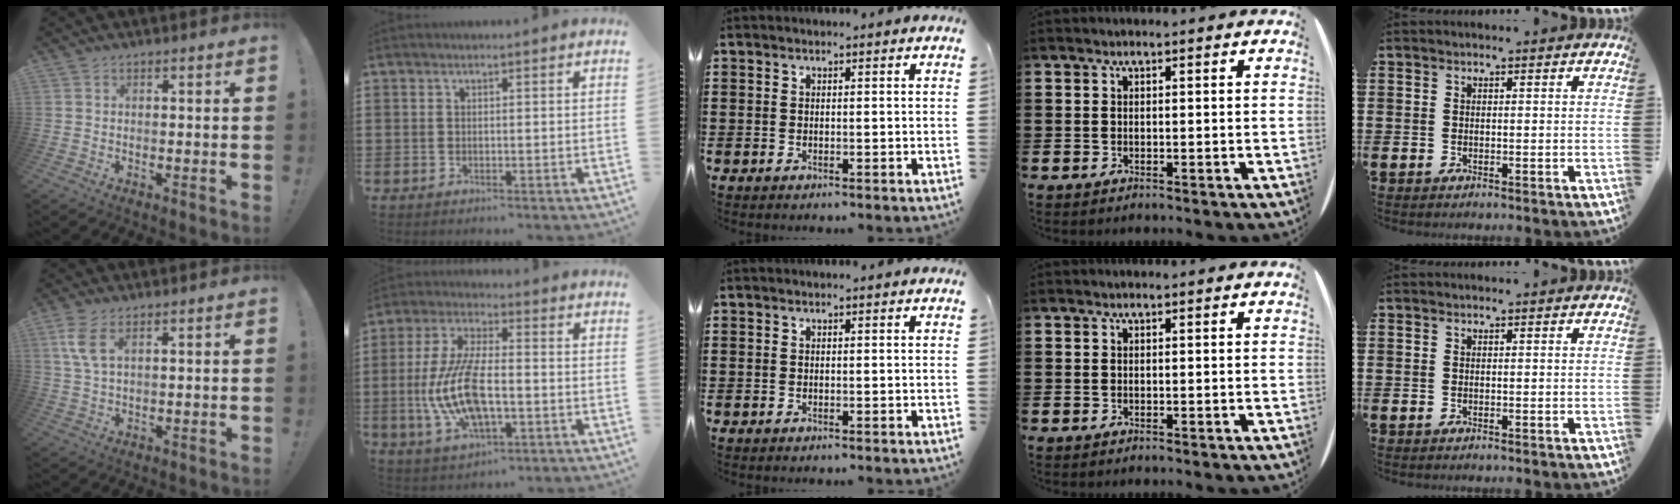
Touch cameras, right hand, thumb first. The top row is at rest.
{"thumb": {"total": 6.4, "force": [2.8, 2.5, 5.2], "torque": [-0.109, -0.004, 0.052]}, "index": {"total": 12.1, "force": [-2.4, 4.9, 10.9], "torque": [-0.250, -0.015, -0.049]}}